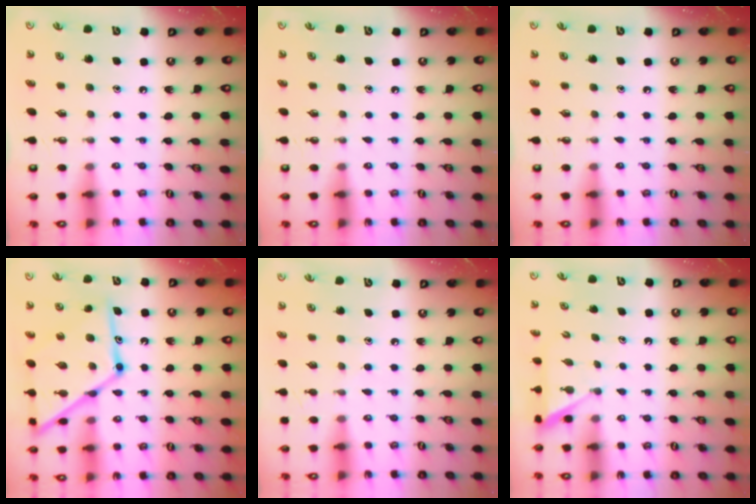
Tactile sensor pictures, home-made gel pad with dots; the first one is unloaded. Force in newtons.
{"total": 0.0}
{"total": 0.0}
{"total": 20.0, "press": 20.0, "slide": 1.6}
{"total": 4.8, "press": 4.8, "slide": 0.6}
{"total": 2.0, "press": 2.0, "slide": 0.3}